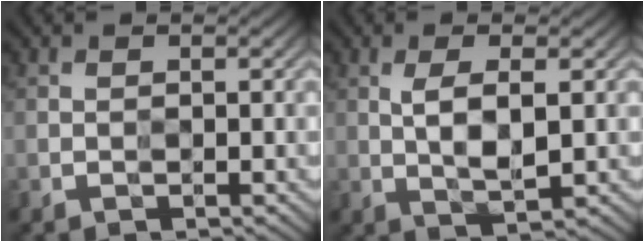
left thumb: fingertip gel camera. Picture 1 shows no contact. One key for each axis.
{"total": 4.5, "fx": 0.7, "fy": 1.5, "fz": 4.2, "tx": -0.089, "ty": -0.004, "tz": 0.017}